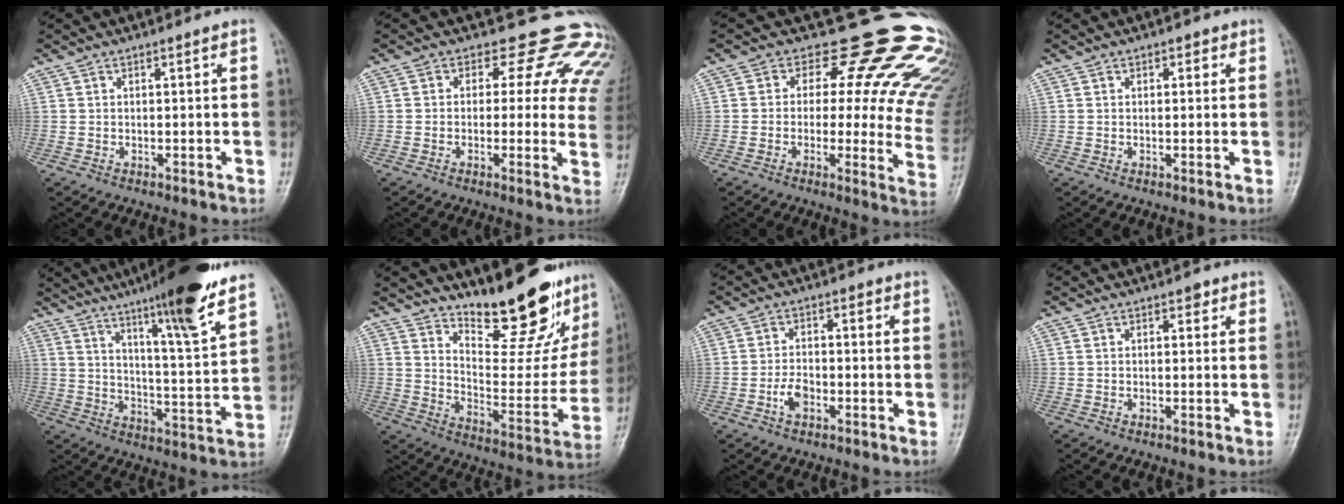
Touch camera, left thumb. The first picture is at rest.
{"total": 15.2, "force": [10.1, 8.6, 7.3], "torque": [-0.029, -0.027, 0.082]}
{"total": 21.9, "force": [14.4, 10.6, 12.7], "torque": [-0.102, -0.070, 0.136]}
{"total": 1.5, "force": [0.7, 1.1, 0.8], "torque": [0.003, 0.000, 0.004]}
{"total": 18.3, "force": [13.2, 1.0, 12.7], "torque": [-0.179, -0.063, 0.198]}
{"total": 21.8, "force": [17.0, 7.1, 11.8], "torque": [-0.125, -0.120, 0.244]}
{"total": 4.2, "force": [-1.7, 2.7, 2.8], "torque": [-0.041, 0.014, -0.036]}
{"total": 1.4, "force": [0.7, 0.9, 0.7], "torque": [0.005, 0.000, 0.004]}